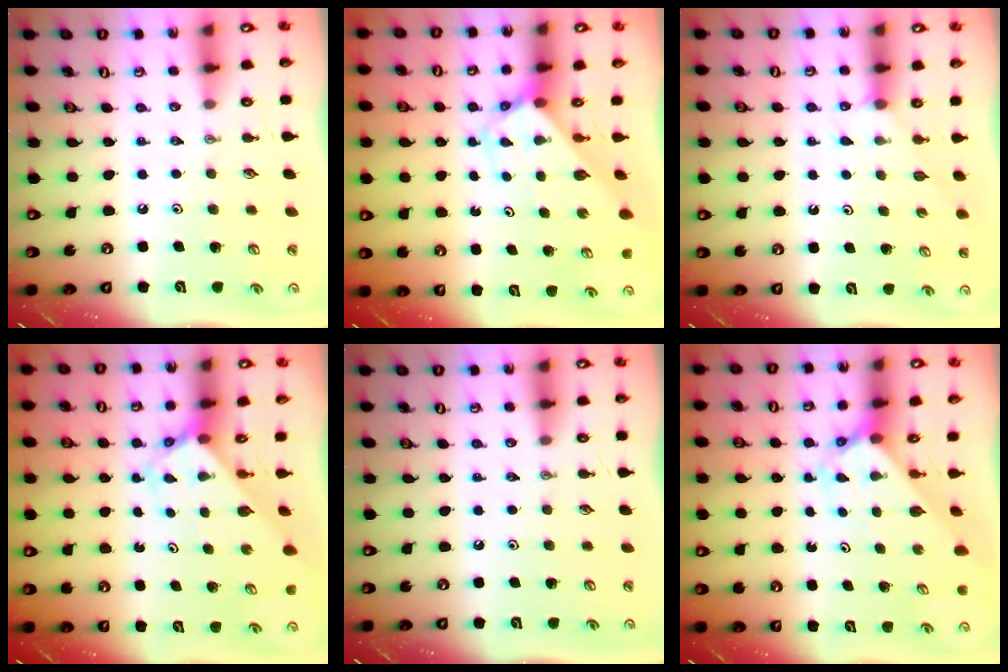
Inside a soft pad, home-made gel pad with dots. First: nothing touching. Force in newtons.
{"total": 2.8, "press": 2.8, "slide": 0.2}
{"total": 2.5, "press": 2.5, "slide": 0.3}
{"total": 2.7, "press": 2.7, "slide": 0.1}
{"total": 0.0}
{"total": 2.3, "press": 2.3, "slide": 0.2}